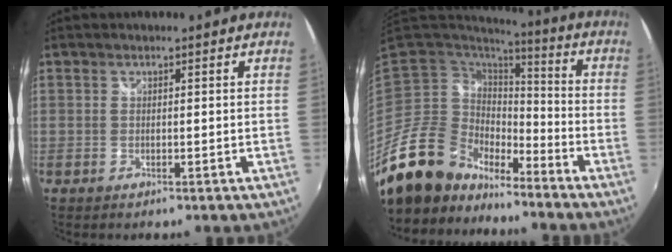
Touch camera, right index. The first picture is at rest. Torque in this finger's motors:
{"motor_torque": [0.08, -0.12, -0.20, -0.21]}